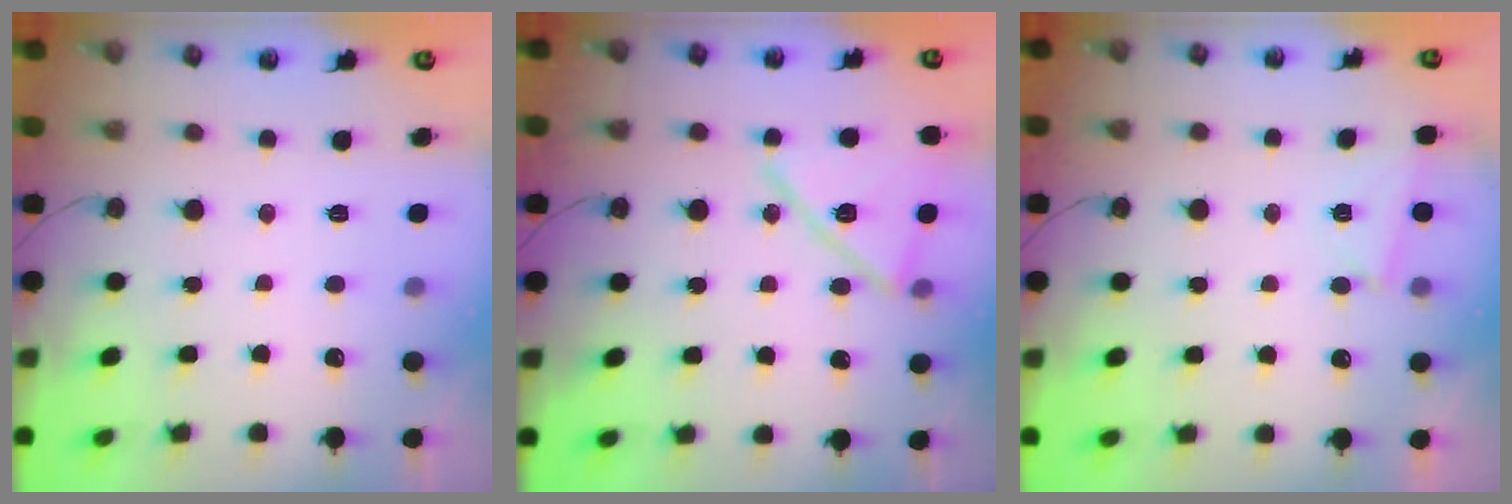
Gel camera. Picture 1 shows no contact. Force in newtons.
{"total": 15.3, "press": 15.3, "slide": 0.2}
{"total": 2.6, "press": 2.5, "slide": 0.3}